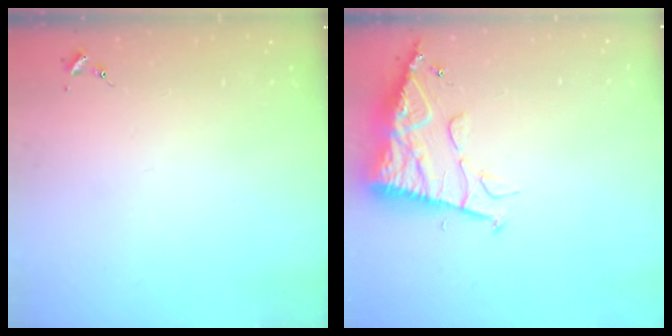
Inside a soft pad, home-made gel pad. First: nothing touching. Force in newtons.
{"total": 11.8, "press": 11.7, "slide": 1.2}